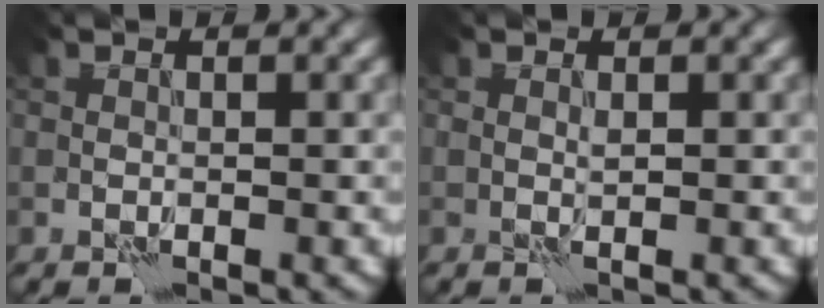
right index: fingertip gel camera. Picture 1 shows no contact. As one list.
[{"total": 0.9, "force": [0.6, -0.6, -0.3], "torque": [0.002, -0.001, 0.015]}]